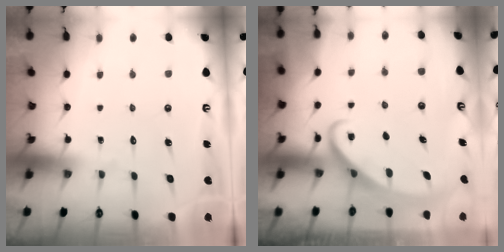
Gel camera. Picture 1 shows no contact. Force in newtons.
{"total": 2.4, "press": 2.4, "slide": 0.4}